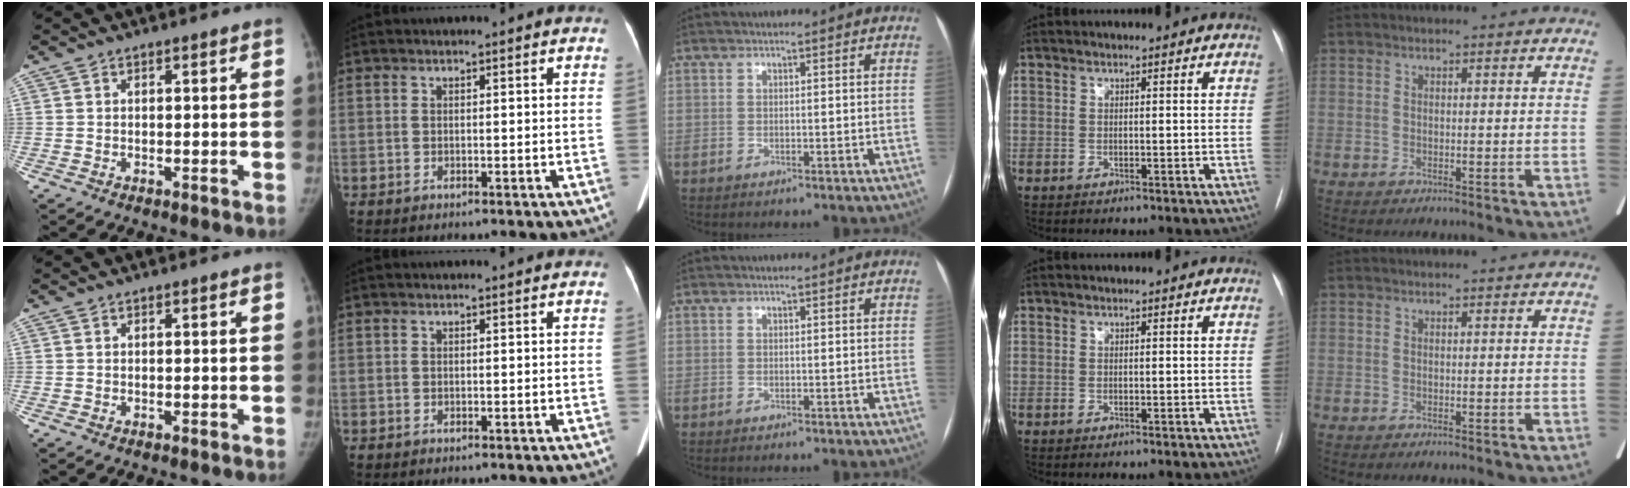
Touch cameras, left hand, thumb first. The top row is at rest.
{}